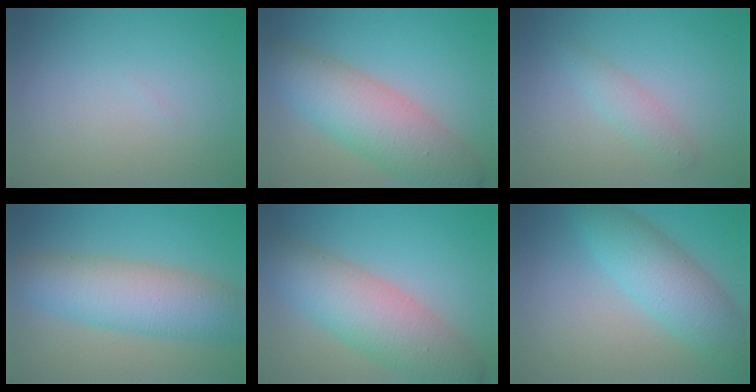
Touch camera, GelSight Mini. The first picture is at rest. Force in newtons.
{"total": 8.2, "press": 8.2, "slide": 0.2}
{"total": 1.9, "press": 1.9, "slide": 0.0}
{"total": 7.9, "press": 7.9, "slide": 0.2}
{"total": 8.2, "press": 8.2, "slide": 0.2}
{"total": 6.4, "press": 6.4, "slide": 0.2}